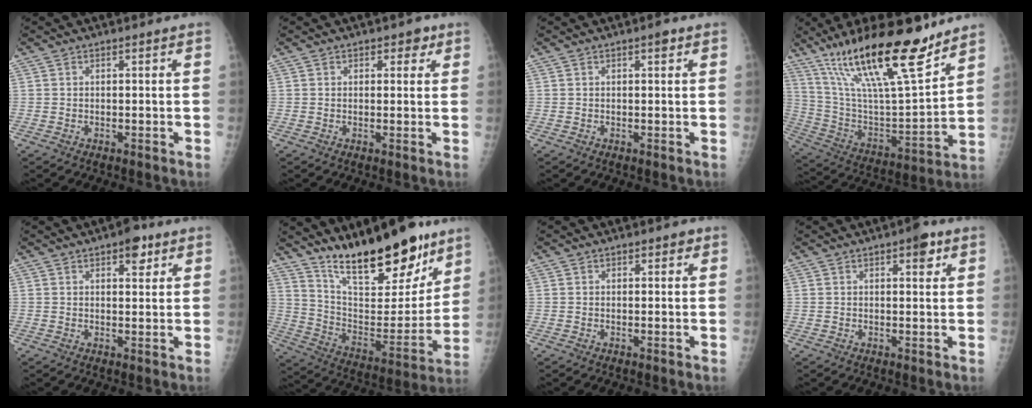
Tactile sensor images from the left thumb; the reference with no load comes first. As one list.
[{"total": 2.6, "force": [1.3, 1.8, 1.3], "torque": [0.008, -0.003, 0.012]}, {"total": 1.3, "force": [0.7, 0.5, 1.0], "torque": [-0.011, 0.001, 0.007]}, {"total": 25.4, "force": [17.1, 5.4, 17.9], "torque": [-0.291, -0.067, 0.305]}, {"total": 4.5, "force": [2.5, 2.1, 3.0], "torque": [-0.023, -0.009, 0.030]}, {"total": 23.5, "force": [17.2, 7.9, 13.8], "torque": [-0.167, -0.093, 0.286]}, {"total": 1.4, "force": [0.7, 0.9, 0.7], "torque": [0.005, -0.001, 0.005]}, {"total": 3.6, "force": [1.9, 1.5, 2.7], "torque": [-0.023, -0.004, 0.021]}]